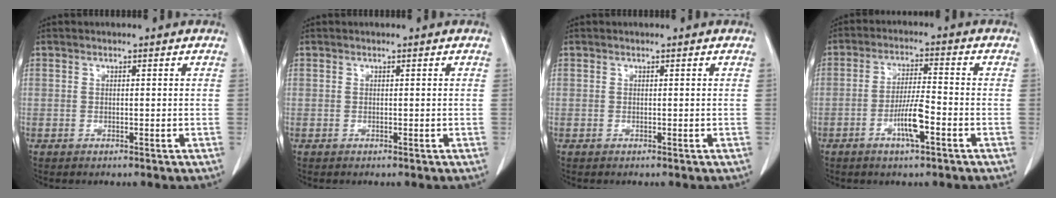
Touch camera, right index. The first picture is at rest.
{"total": 0.0}
{"total": 0.0}
{"total": 6.4, "force": [-2.7, 0.6, 5.8], "torque": [-0.112, -0.002, -0.050]}